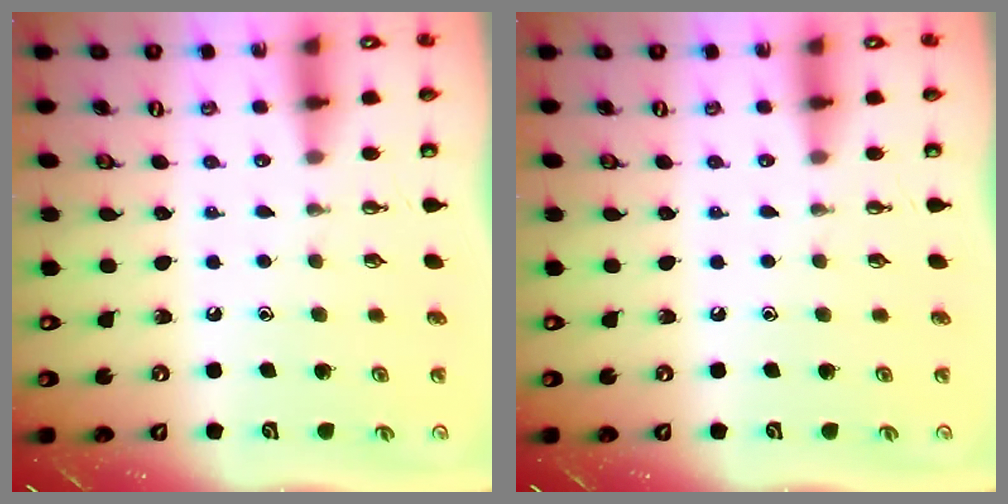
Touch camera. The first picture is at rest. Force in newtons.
{"total": 0.0}